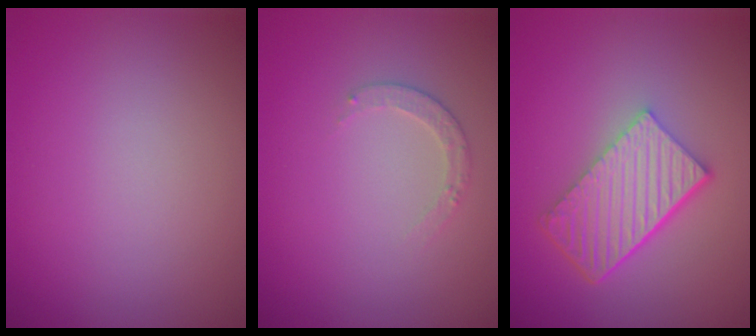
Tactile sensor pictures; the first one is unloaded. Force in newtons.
{"total": 1.5, "press": 1.5, "slide": 0.2}
{"total": 6.0, "press": 4.1, "slide": 4.4}